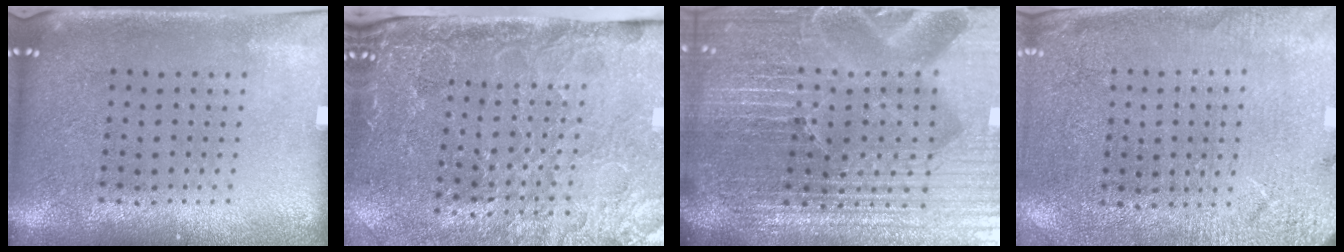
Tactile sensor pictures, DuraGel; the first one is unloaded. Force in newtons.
{"total": 4.3, "press": 3.6, "slide": 2.4}
{"total": 7.0, "press": 6.2, "slide": 3.4}
{"total": 2.6, "press": 2.5, "slide": 0.5}